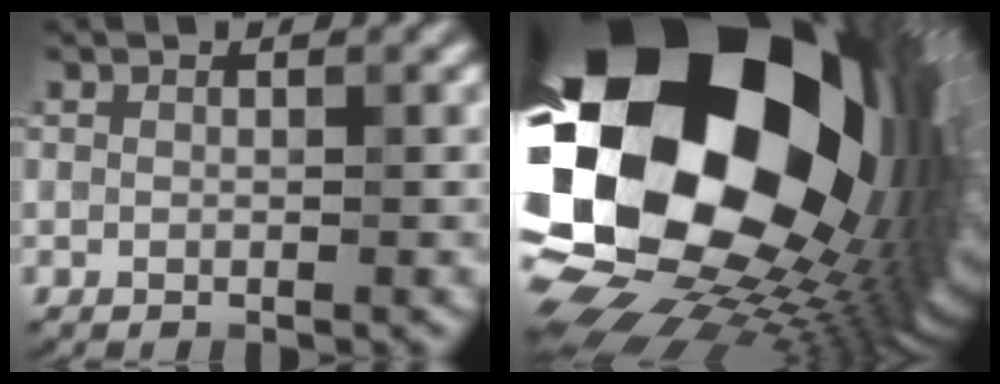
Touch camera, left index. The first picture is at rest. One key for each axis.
{"total": 23.4, "fx": 3.1, "fy": 16.6, "fz": 16.2, "tx": -0.299, "ty": -0.050, "tz": 0.039}